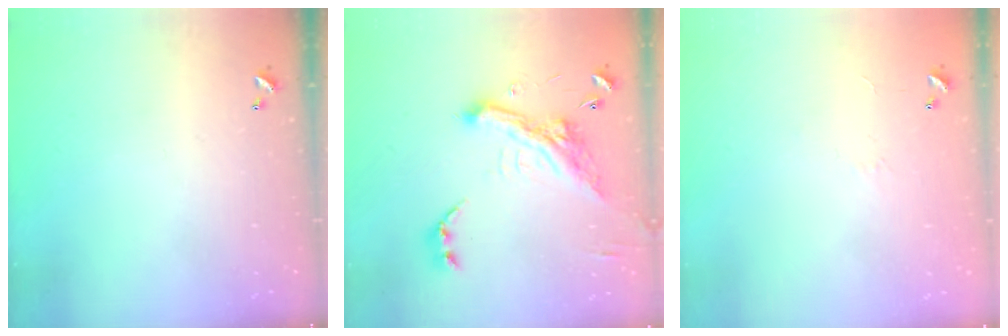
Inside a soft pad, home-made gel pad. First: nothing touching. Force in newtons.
{"total": 7.7, "press": 7.5, "slide": 2.0}
{"total": 6.6, "press": 6.6, "slide": 0.7}